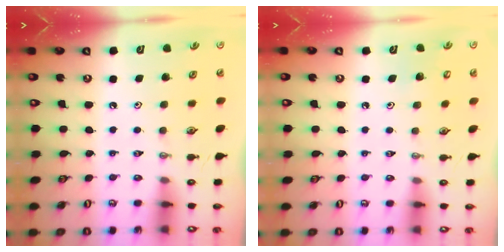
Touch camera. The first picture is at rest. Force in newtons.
{"total": 4.5, "press": 4.4, "slide": 0.4}